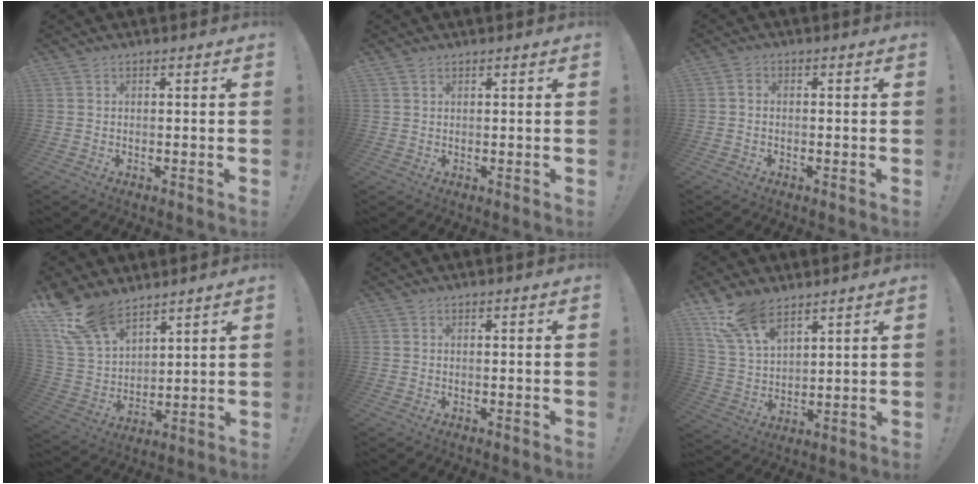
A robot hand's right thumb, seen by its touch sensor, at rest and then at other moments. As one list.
[{"total": 1.5, "force": [1.3, 0.8, 0.4], "torque": [-0.002, -0.005, 0.024]}, {"total": 1.3, "force": [-0.6, 0.8, 0.8], "torque": [-0.016, 0.006, -0.010]}, {"total": 15.5, "force": [11.5, 8.0, 6.8], "torque": [-0.140, -0.072, 0.222]}, {"total": 0.0}, {"total": 13.7, "force": [9.8, 6.5, 7.1], "torque": [-0.141, -0.050, 0.188]}]